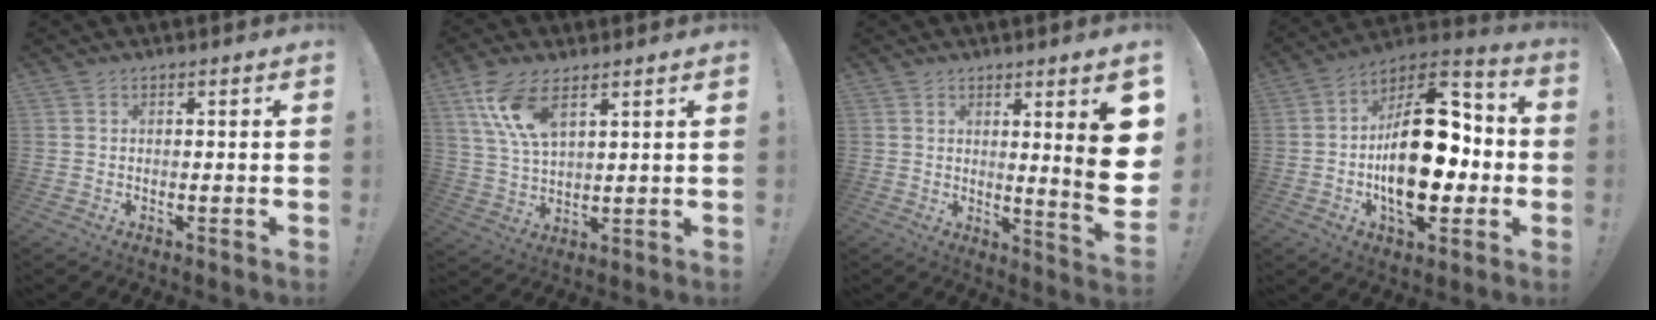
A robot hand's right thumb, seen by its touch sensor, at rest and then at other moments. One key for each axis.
{"total": 11.2, "fx": 6.6, "fy": 4.7, "fz": 7.8, "tx": -0.158, "ty": -0.026, "tz": 0.121}
{"total": 11.9, "fx": 2.5, "fy": 0.8, "fz": 11.6, "tx": -0.148, "ty": -0.036, "tz": 0.032}
{"total": 25.1, "fx": -2.1, "fy": 14.2, "fz": 20.6, "tx": -0.332, "ty": 0.019, "tz": -0.027}